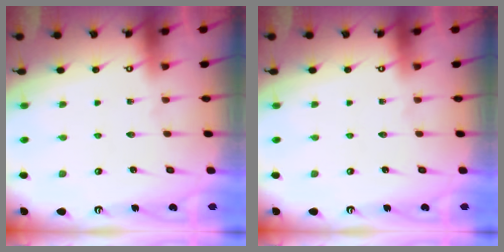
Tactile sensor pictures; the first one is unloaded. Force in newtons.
{"total": 0.0}